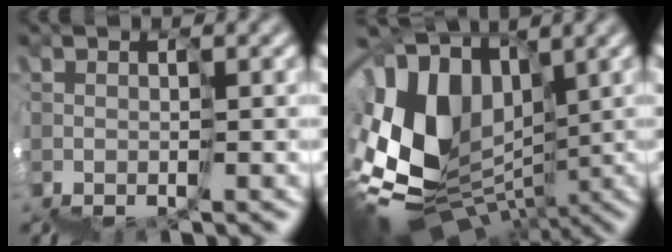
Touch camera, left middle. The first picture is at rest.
{"total": 8.7, "force": [3.2, 6.6, 4.5], "torque": [-0.108, 0.031, 0.054]}